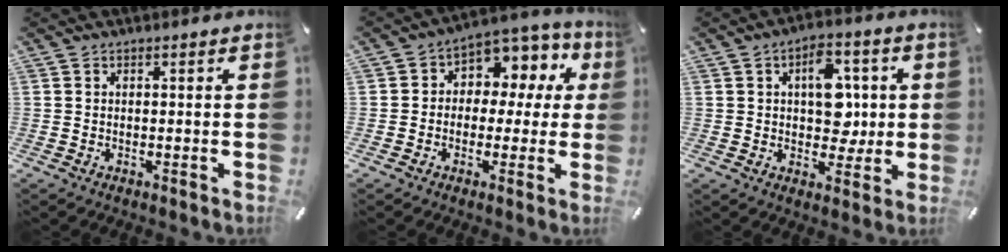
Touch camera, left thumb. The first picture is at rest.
{"total": 7.9, "force": [1.5, 6.5, 4.2], "torque": [-0.063, -0.015, 0.026]}
{"total": 10.9, "force": [1.6, 7.7, 7.6], "torque": [-0.087, 0.000, 0.023]}